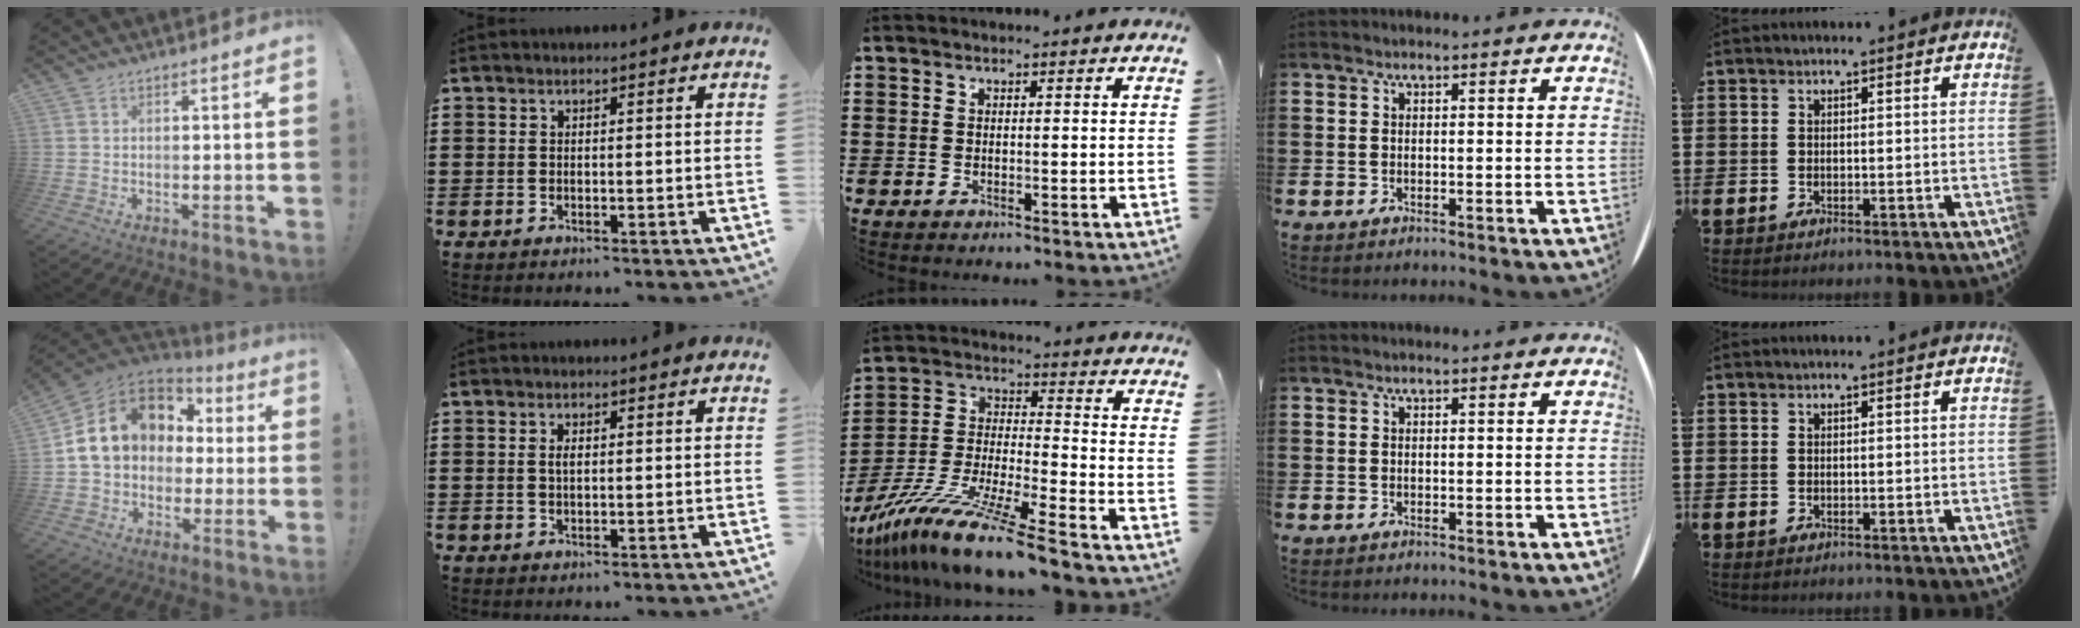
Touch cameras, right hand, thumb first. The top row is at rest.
{"thumb": {"total": 15.8, "force": [3.6, 12.5, 9.0], "torque": [-0.153, -0.002, 0.076]}, "index": {"total": 1.3, "force": [0.2, 0.6, 1.2], "torque": [-0.025, 0.004, 0.002]}, "middle": {"total": 13.4, "force": [-11.5, -0.8, 6.8], "torque": [-0.138, 0.002, -0.227]}}